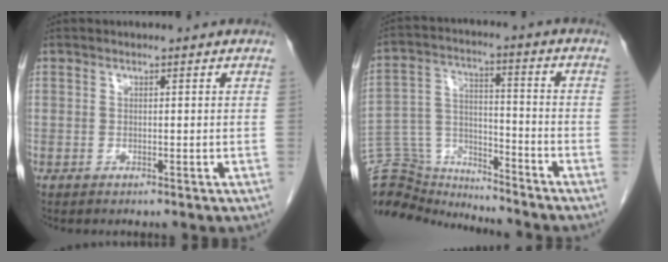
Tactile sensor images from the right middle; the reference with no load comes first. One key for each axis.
{"total": 14.4, "fx": -14.0, "fy": 3.1, "fz": 1.4, "tx": -0.044, "ty": 0.046, "tz": -0.237}